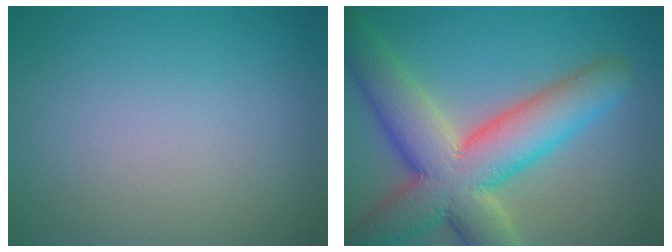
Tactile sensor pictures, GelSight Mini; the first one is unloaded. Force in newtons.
{"total": 11.1, "press": 11.0, "slide": 0.6}